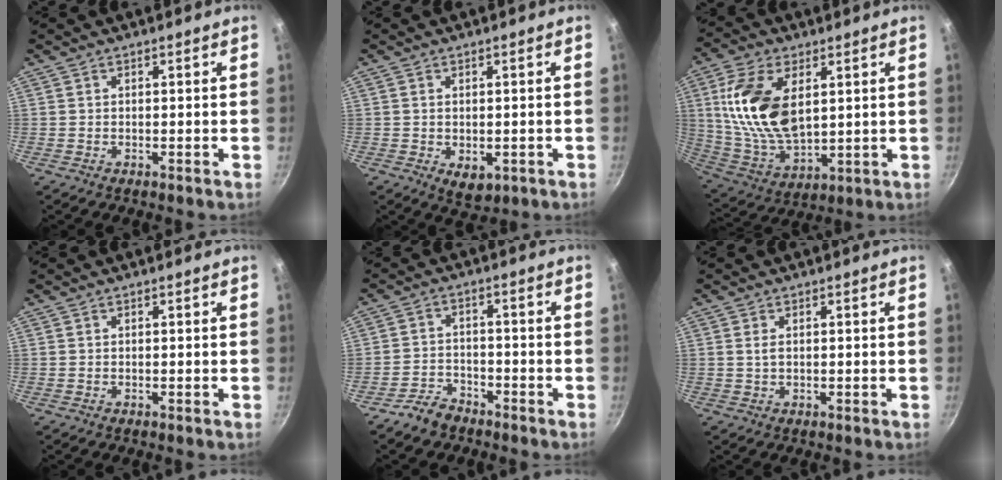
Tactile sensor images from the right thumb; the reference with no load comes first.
{"total": 4.3, "force": [-0.9, 2.7, 3.2], "torque": [-0.045, -0.012, -0.008]}
{"total": 17.9, "force": [4.3, 10.0, 14.1], "torque": [-0.263, -0.020, 0.095]}
{"total": 0.0}
{"total": 5.0, "force": [-3.9, 2.8, 1.4], "torque": [-0.018, 0.044, -0.071]}
{"total": 1.5, "force": [0.3, 0.8, 1.3], "torque": [-0.023, 0.000, 0.005]}